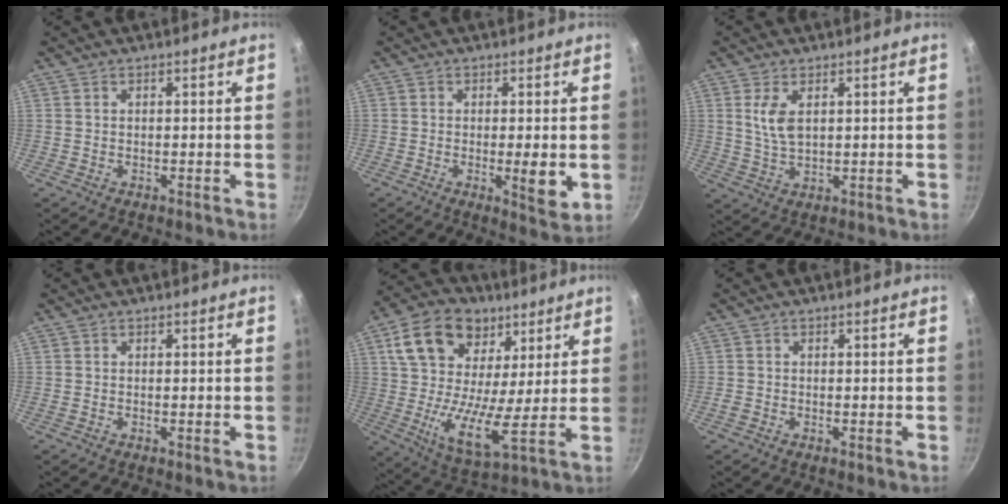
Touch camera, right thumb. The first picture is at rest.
{"total": 5.6, "force": [-0.8, 1.4, 5.3], "torque": [-0.082, -0.013, -0.011]}
{"total": 5.2, "force": [1.6, 2.6, 4.2], "torque": [-0.080, -0.012, 0.036]}
{"total": 0.0}
{"total": 18.4, "force": [7.7, 11.5, 12.0], "torque": [-0.202, -0.029, 0.122]}
{"total": 1.0, "force": [-0.3, 0.7, 0.6], "torque": [-0.011, 0.001, -0.008]}